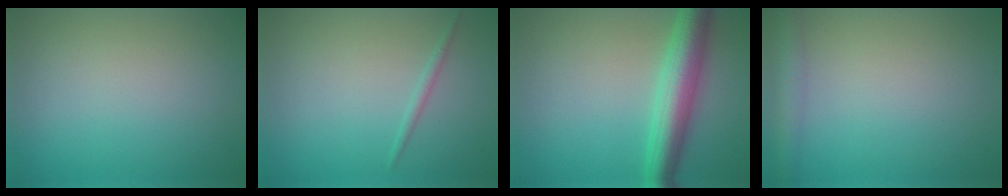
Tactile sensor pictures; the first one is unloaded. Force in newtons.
{"total": 0.8, "press": 0.8, "slide": 0.0}
{"total": 6.0, "press": 6.0, "slide": 0.1}
{"total": 2.6, "press": 2.6, "slide": 0.1}